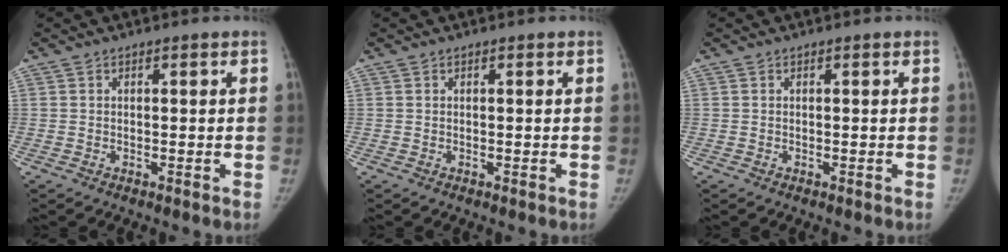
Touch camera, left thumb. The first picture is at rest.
{"total": 0.0}
{"total": 0.0}